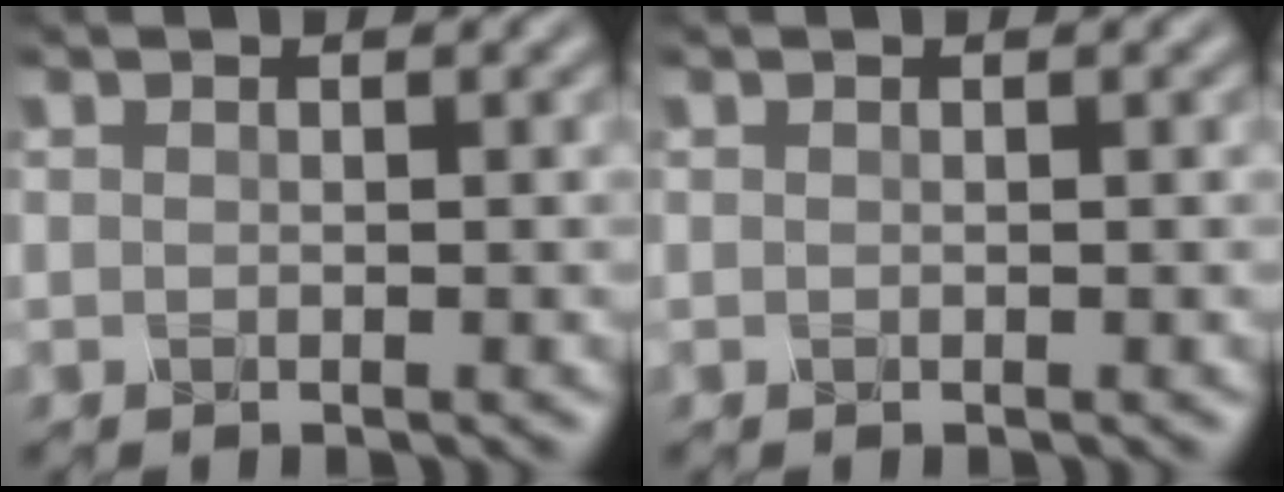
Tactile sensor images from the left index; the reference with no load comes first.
{"total": 0.0}